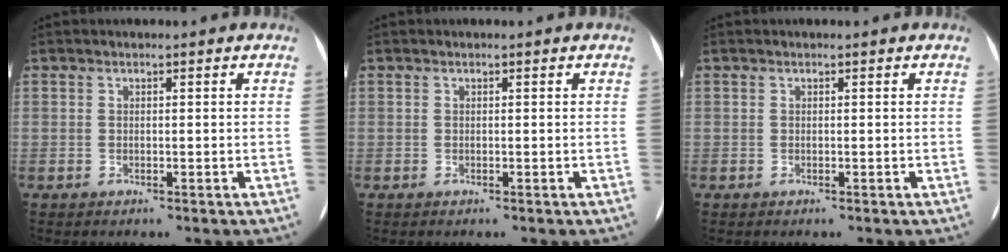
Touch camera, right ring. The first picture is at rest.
{"total": 0.0}
{"total": 0.0}